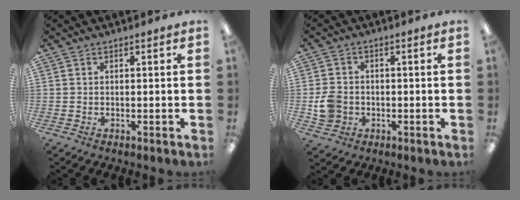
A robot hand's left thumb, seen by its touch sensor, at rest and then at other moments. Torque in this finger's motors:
{"motor_torque": [-0.02, 0.03, 0.29, -0.29, 0.00]}